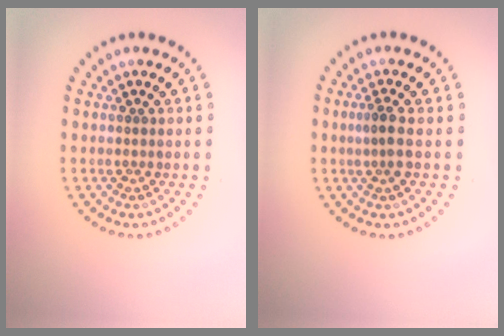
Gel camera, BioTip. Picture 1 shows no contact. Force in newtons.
{"total": 1.7, "press": 1.5, "slide": 0.9}